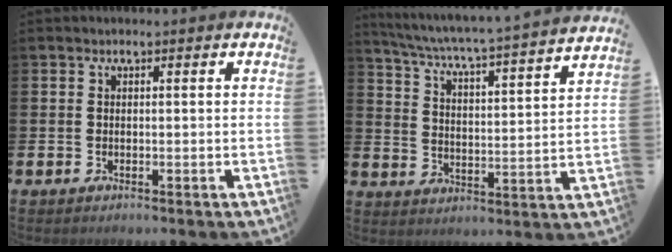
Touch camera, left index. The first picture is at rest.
{"total": 5.2, "force": [4.8, -0.3, 2.0], "torque": [-0.066, -0.047, 0.074]}